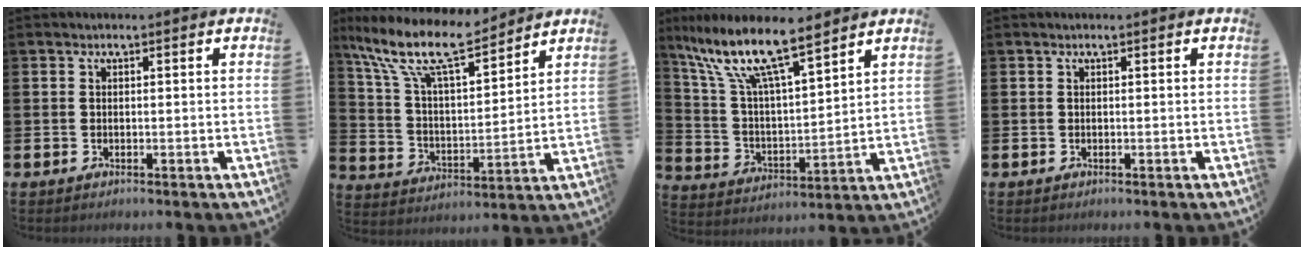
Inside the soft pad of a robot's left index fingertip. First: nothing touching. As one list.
[{"total": 12.6, "force": [10.4, 3.2, 6.3], "torque": [-0.164, -0.051, 0.186]}, {"total": 11.2, "force": [9.1, 2.0, 6.2], "torque": [-0.161, -0.048, 0.154]}, {"total": 0.0}]